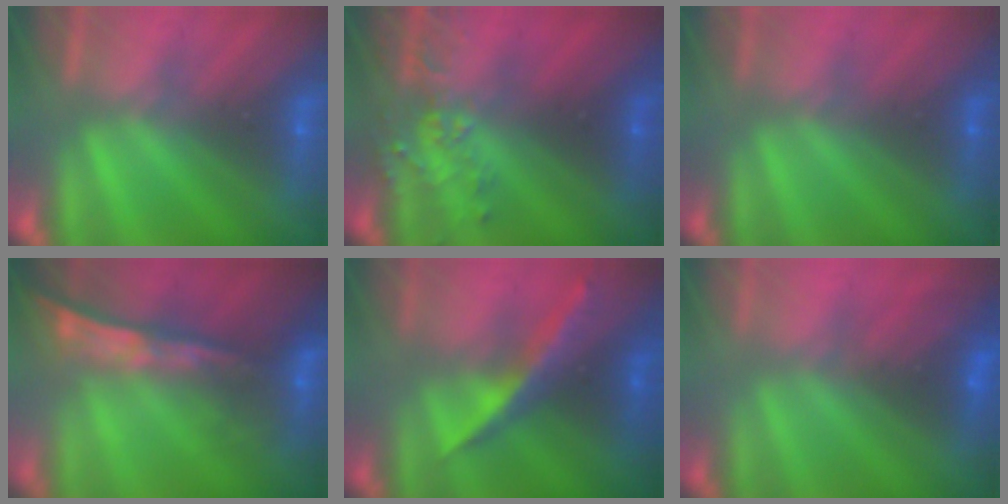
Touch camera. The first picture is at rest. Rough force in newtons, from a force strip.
{"total": 4.0}
{"total": 2.4}
{"total": 7.3}
{"total": 7.3}
{"total": 2.9}